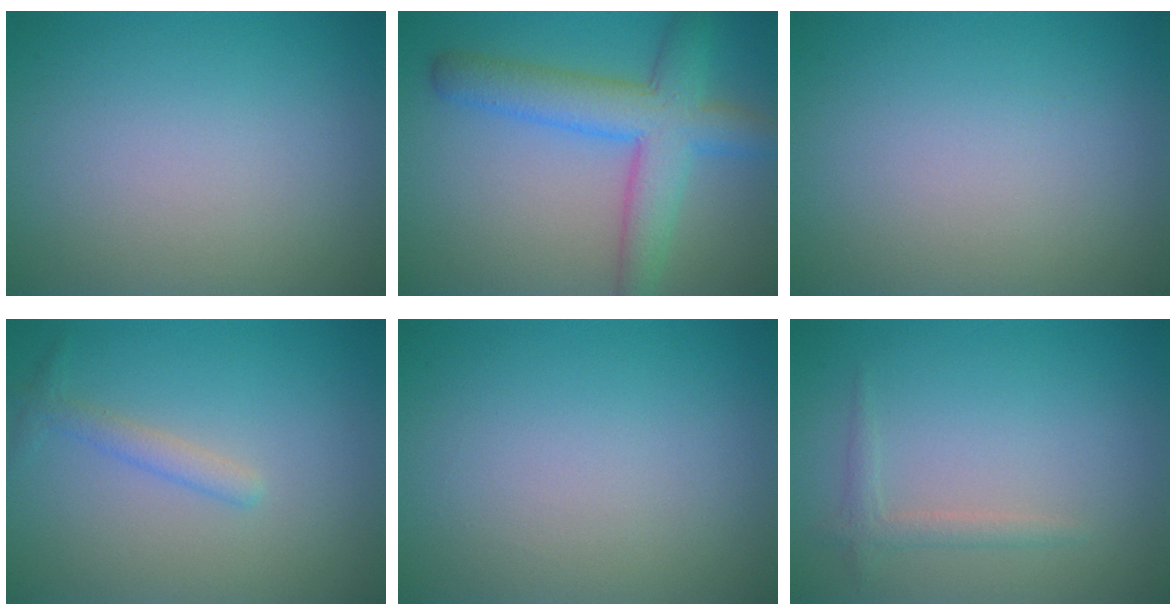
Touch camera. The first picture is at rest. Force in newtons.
{"total": 6.6, "press": 6.6, "slide": 0.2}
{"total": 0.0}
{"total": 1.5, "press": 1.5, "slide": 0.1}
{"total": 0.0}
{"total": 1.4, "press": 1.4, "slide": 0.1}